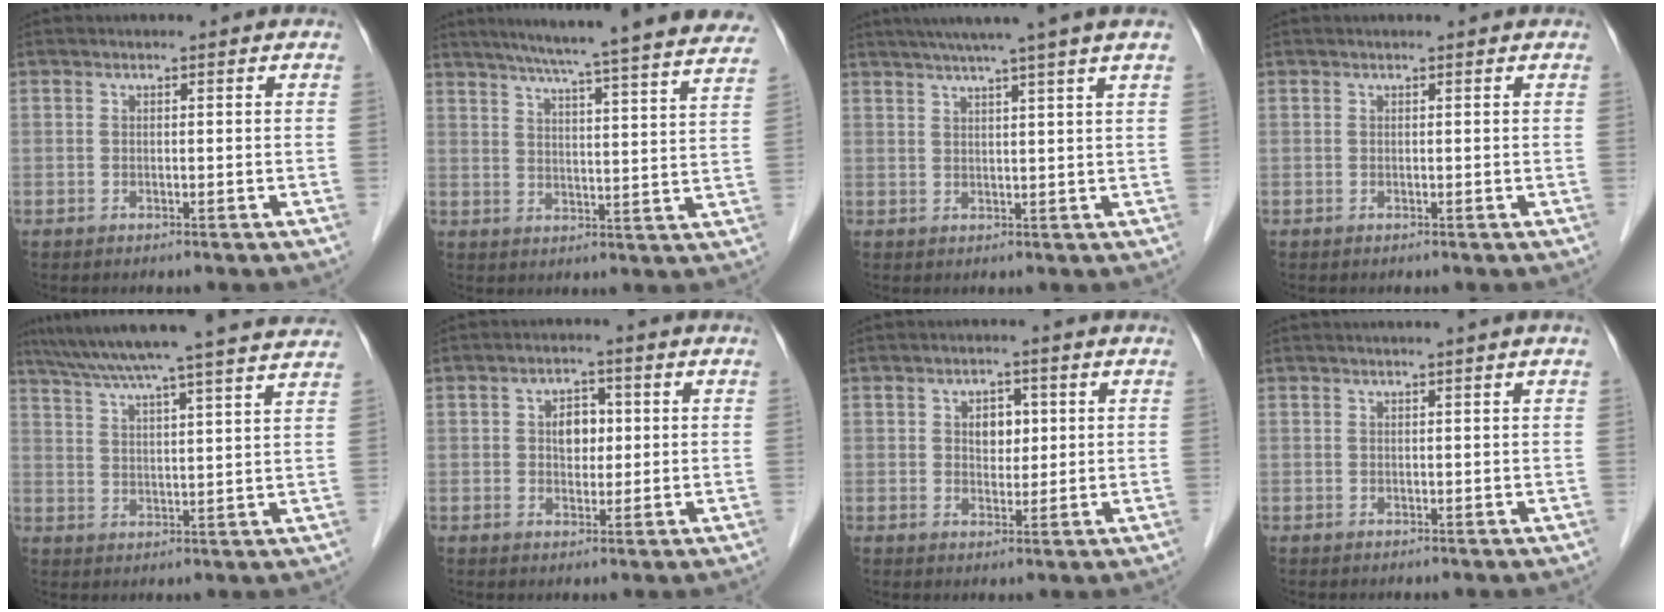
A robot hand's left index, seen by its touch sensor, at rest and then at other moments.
{"total": 26.1, "force": [23.4, -0.4, 11.7], "torque": [-0.180, -0.031, 0.288]}
{"total": 9.5, "force": [7.3, -1.8, 5.7], "torque": [-0.082, 0.020, 0.090]}
{"total": 0.0}
{"total": 22.4, "force": [20.1, -0.7, 9.9], "torque": [-0.167, -0.002, 0.269]}
{"total": 3.8, "force": [0.5, 2.7, 2.7], "torque": [-0.044, 0.011, 0.010]}
{"total": 3.5, "force": [0.9, 2.5, 2.3], "torque": [-0.034, 0.007, 0.017]}
{"total": 1.0, "force": [0.8, -0.3, 0.5], "torque": [-0.012, 0.003, 0.021]}